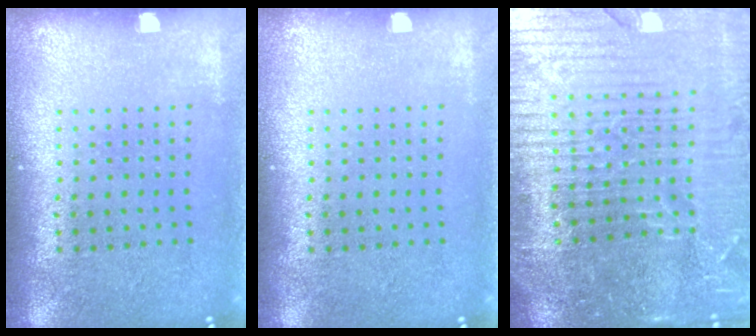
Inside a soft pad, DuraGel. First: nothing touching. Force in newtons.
{"total": 0.0}
{"total": 5.8, "press": 5.2, "slide": 2.6}